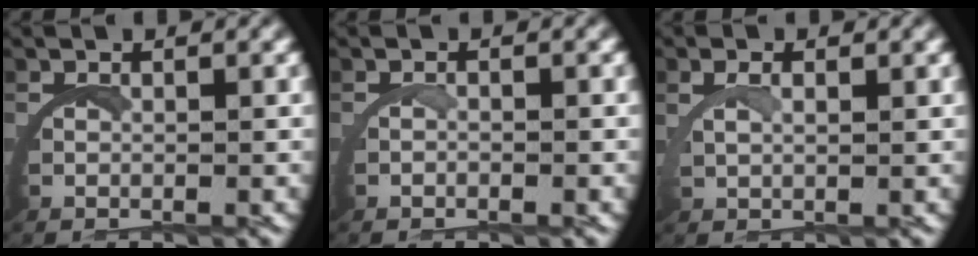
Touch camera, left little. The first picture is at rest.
{"total": 0.7, "force": [-0.5, -0.4, 0.1], "torque": [-0.007, -0.007, -0.006]}
{"total": 1.5, "force": [1.2, -0.4, 0.8], "torque": [-0.023, 0.001, 0.026]}